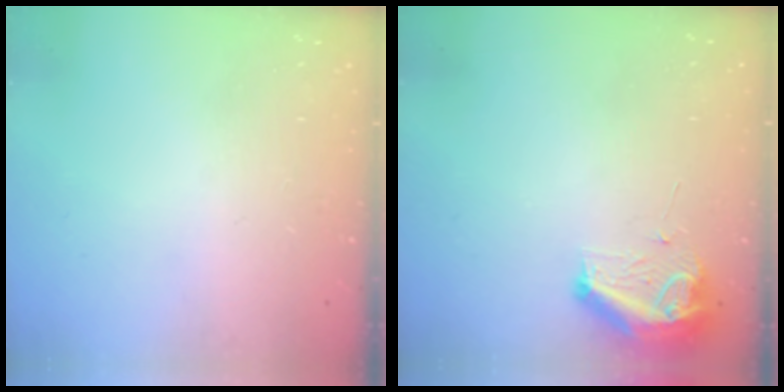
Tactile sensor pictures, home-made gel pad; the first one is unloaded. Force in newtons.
{"total": 8.7, "press": 8.6, "slide": 1.0}